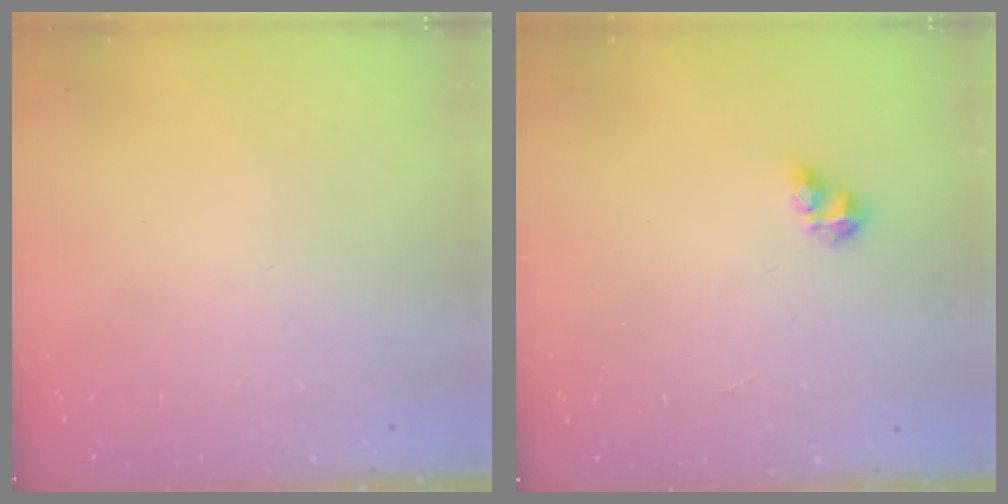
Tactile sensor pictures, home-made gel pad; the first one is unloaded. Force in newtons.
{"total": 2.9, "press": 2.9, "slide": 0.3}